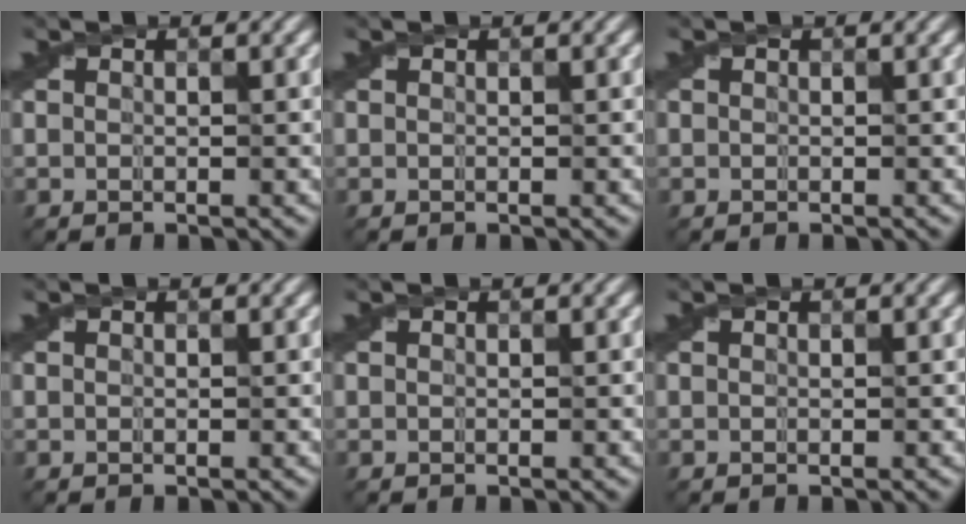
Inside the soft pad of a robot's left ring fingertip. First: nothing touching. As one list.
[{"total": 0.0}, {"total": 1.0, "force": [0.1, 1.0, 0.2], "torque": [-0.003, -0.004, -0.002]}, {"total": 0.0}, {"total": 0.0}, {"total": 0.0}]